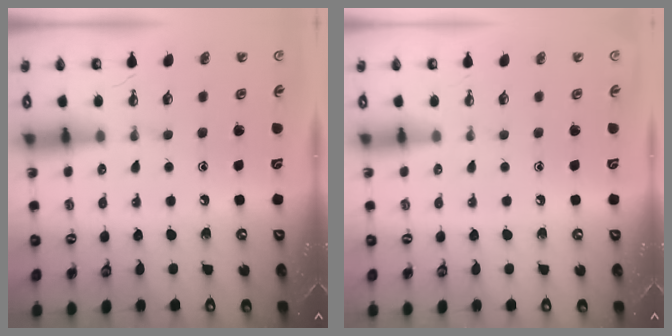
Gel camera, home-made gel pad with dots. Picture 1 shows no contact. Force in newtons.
{"total": 0.0}